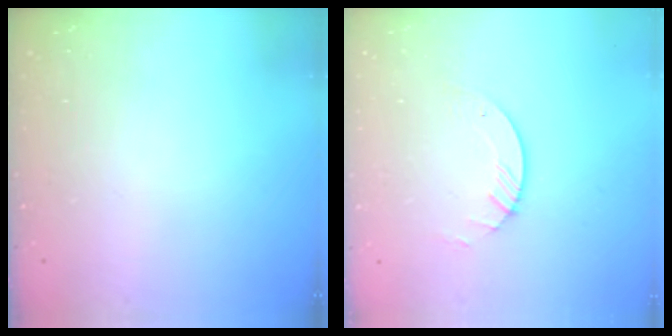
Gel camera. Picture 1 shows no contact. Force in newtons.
{"total": 3.6, "press": 3.6, "slide": 0.4}